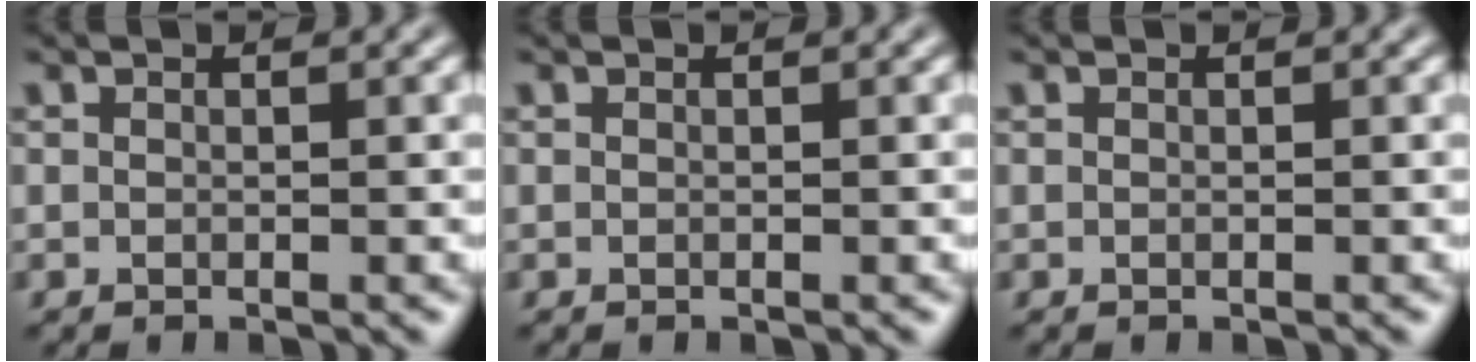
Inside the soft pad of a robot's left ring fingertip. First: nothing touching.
{"total": 0.0}
{"total": 0.0}